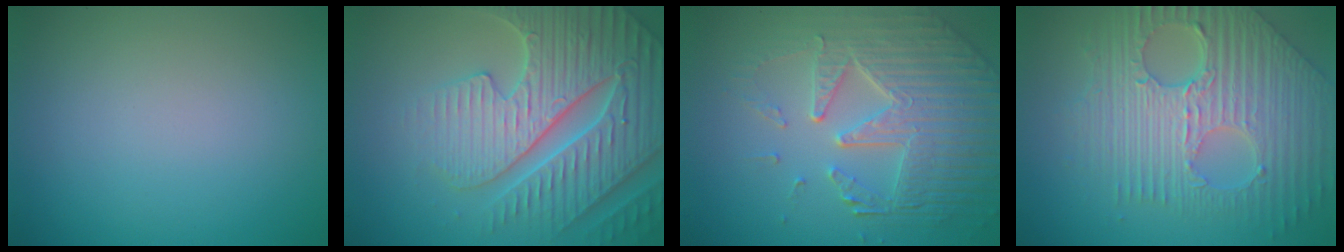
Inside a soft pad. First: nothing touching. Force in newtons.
{"total": 7.6, "press": 7.4, "slide": 1.8}
{"total": 7.4, "press": 5.4, "slide": 5.1}
{"total": 9.7, "press": 6.7, "slide": 7.1}